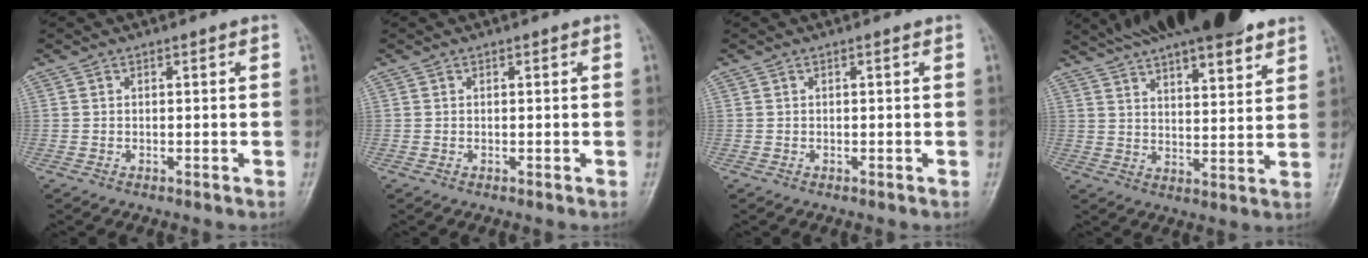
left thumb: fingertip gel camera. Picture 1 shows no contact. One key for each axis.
{"total": 0.0}
{"total": 0.0}
{"total": 19.8, "fx": 14.2, "fy": 6.2, "fz": 12.4, "tx": -0.169, "ty": -0.025, "tz": 0.218}